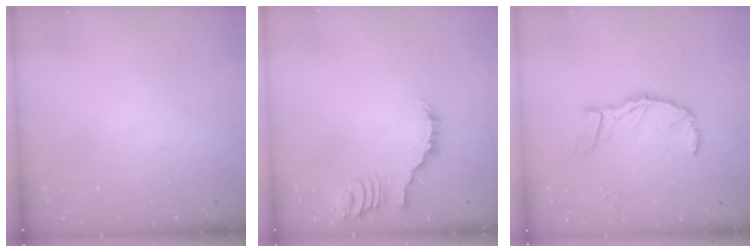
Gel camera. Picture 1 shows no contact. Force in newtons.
{"total": 2.2, "press": 2.2, "slide": 0.4}
{"total": 10.4, "press": 10.3, "slide": 0.9}